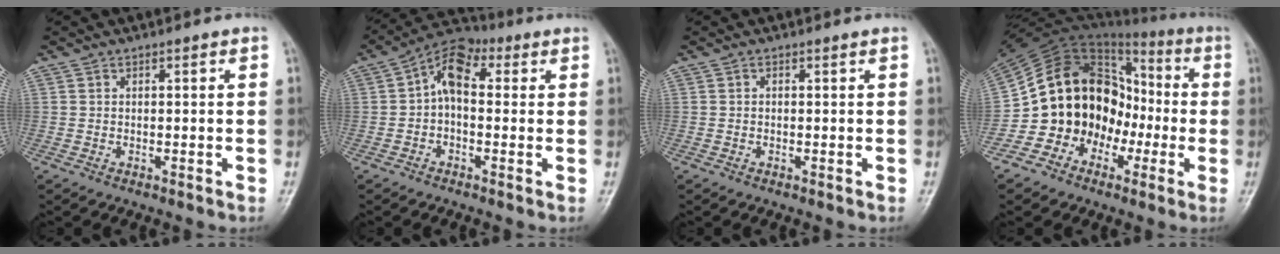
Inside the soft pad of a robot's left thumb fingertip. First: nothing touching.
{"total": 7.6, "force": [1.1, 4.9, 5.8], "torque": [-0.076, 0.026, 0.003]}
{"total": 0.0}
{"total": 16.8, "force": [-4.3, 13.9, 8.3], "torque": [-0.106, 0.080, -0.078]}